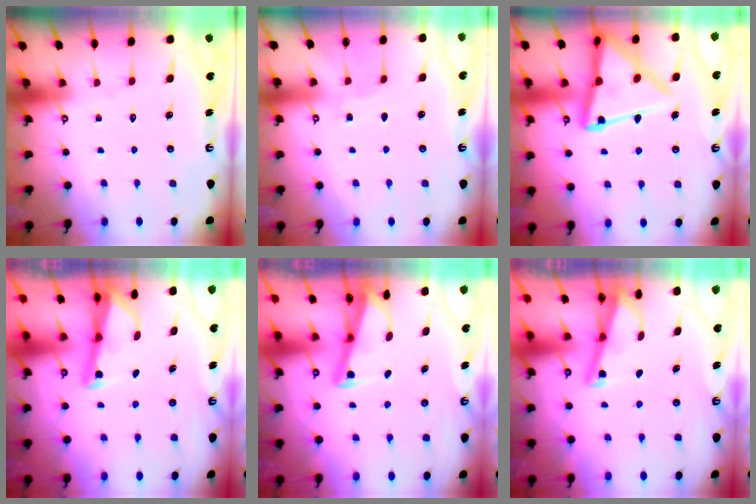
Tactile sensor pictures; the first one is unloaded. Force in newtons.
{"total": 3.6, "press": 3.5, "slide": 0.5}
{"total": 16.8, "press": 16.8, "slide": 1.6}
{"total": 2.9, "press": 2.9, "slide": 0.2}
{"total": 2.8, "press": 2.8, "slide": 0.3}
{"total": 2.9, "press": 2.9, "slide": 0.4}